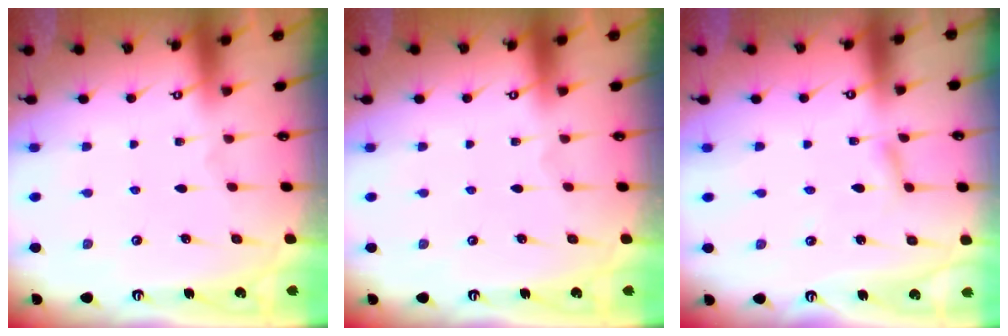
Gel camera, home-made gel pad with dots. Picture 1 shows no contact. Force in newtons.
{"total": 0.0}
{"total": 1.4, "press": 1.4, "slide": 0.2}